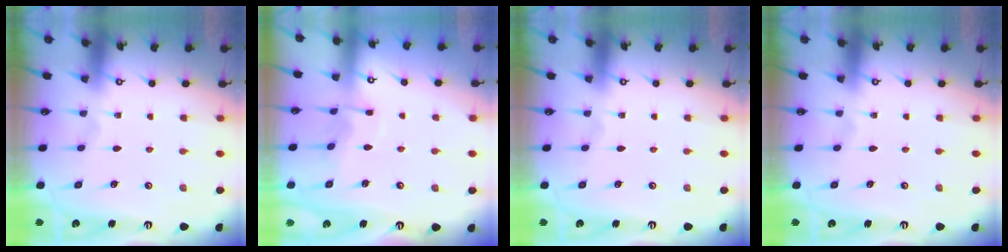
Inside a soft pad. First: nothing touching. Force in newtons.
{"total": 4.3, "press": 4.3, "slide": 0.5}
{"total": 0.0}
{"total": 0.0}